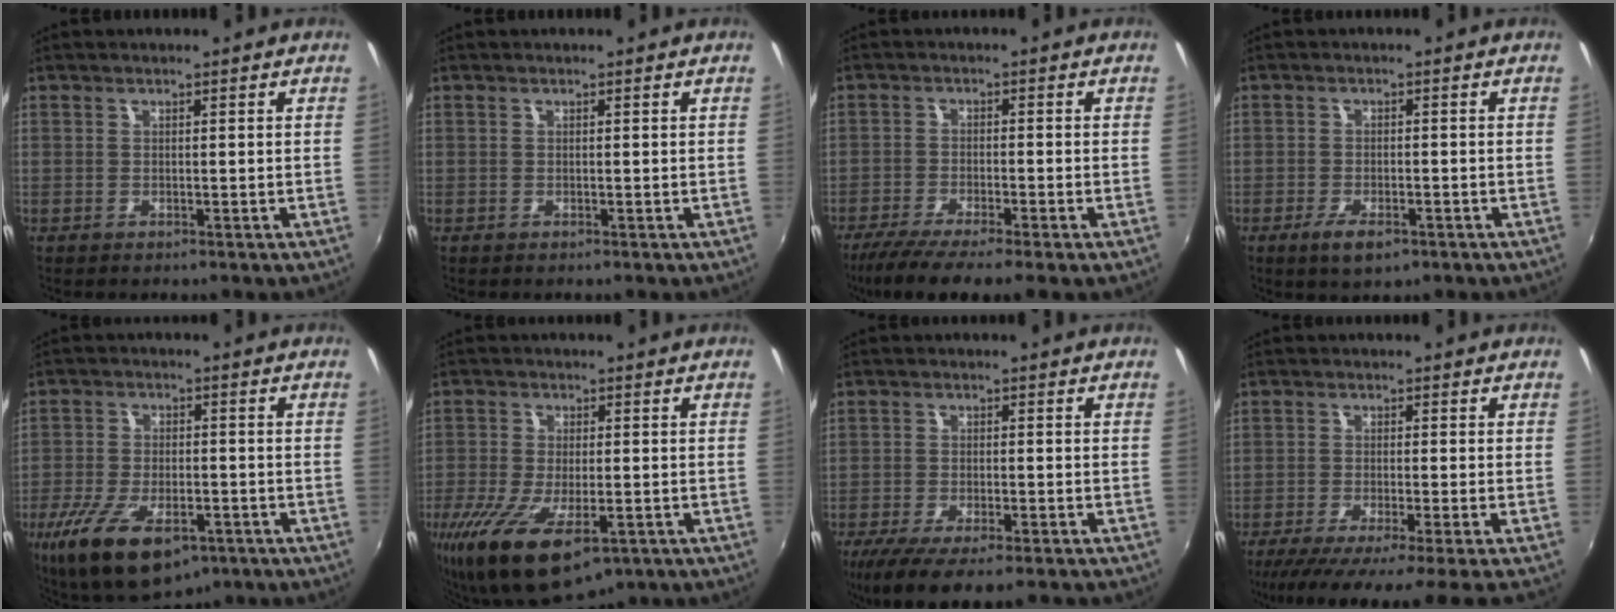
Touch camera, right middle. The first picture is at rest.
{"total": 0.0}
{"total": 8.5, "force": [-6.5, 0.2, 5.4], "torque": [-0.118, -0.029, -0.111]}
{"total": 4.6, "force": [-2.5, 1.8, 3.4], "torque": [-0.077, -0.012, -0.041]}
{"total": 16.0, "force": [-8.8, 7.1, 11.3], "torque": [-0.234, -0.041, -0.142]}
{"total": 16.4, "force": [-8.5, 7.0, 12.2], "torque": [-0.259, -0.058, -0.133]}
{"total": 12.1, "force": [-8.8, 3.0, 7.8], "torque": [-0.163, -0.047, -0.143]}
{"total": 10.2, "force": [-8.4, -1.8, 5.6], "torque": [-0.112, -0.040, -0.133]}